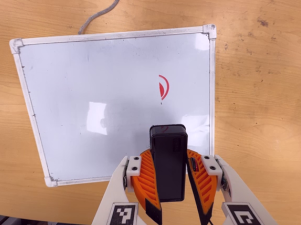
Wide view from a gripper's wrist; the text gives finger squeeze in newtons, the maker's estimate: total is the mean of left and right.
{"total": 10.3, "left": 9.6, "right": 11.0}